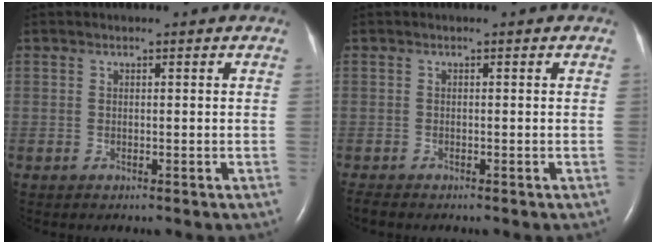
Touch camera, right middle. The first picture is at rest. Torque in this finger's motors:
{"motor_torque": [0.49, -0.40, 0.00, 0.01]}